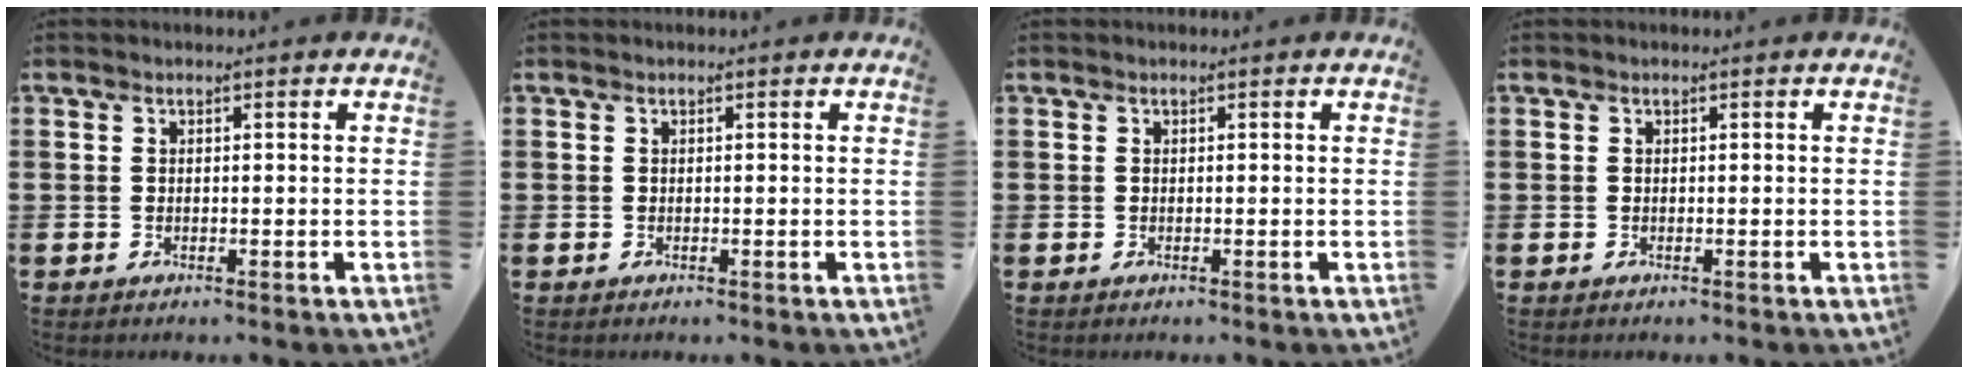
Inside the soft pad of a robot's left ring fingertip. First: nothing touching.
{"total": 0.0}
{"total": 0.0}
{"total": 0.0}